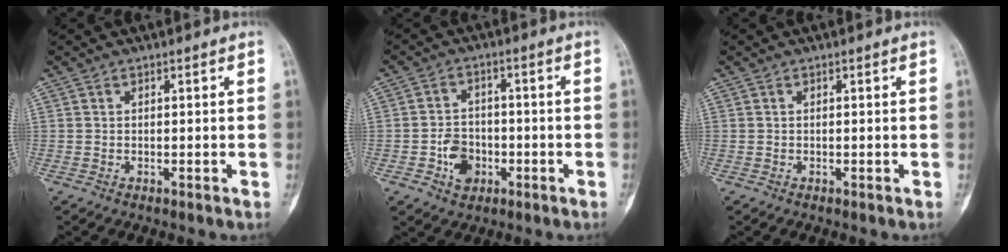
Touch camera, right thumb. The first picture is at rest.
{"total": 6.3, "force": [-2.2, 4.9, 3.2], "torque": [-0.028, 0.017, -0.038]}
{"total": 0.0}